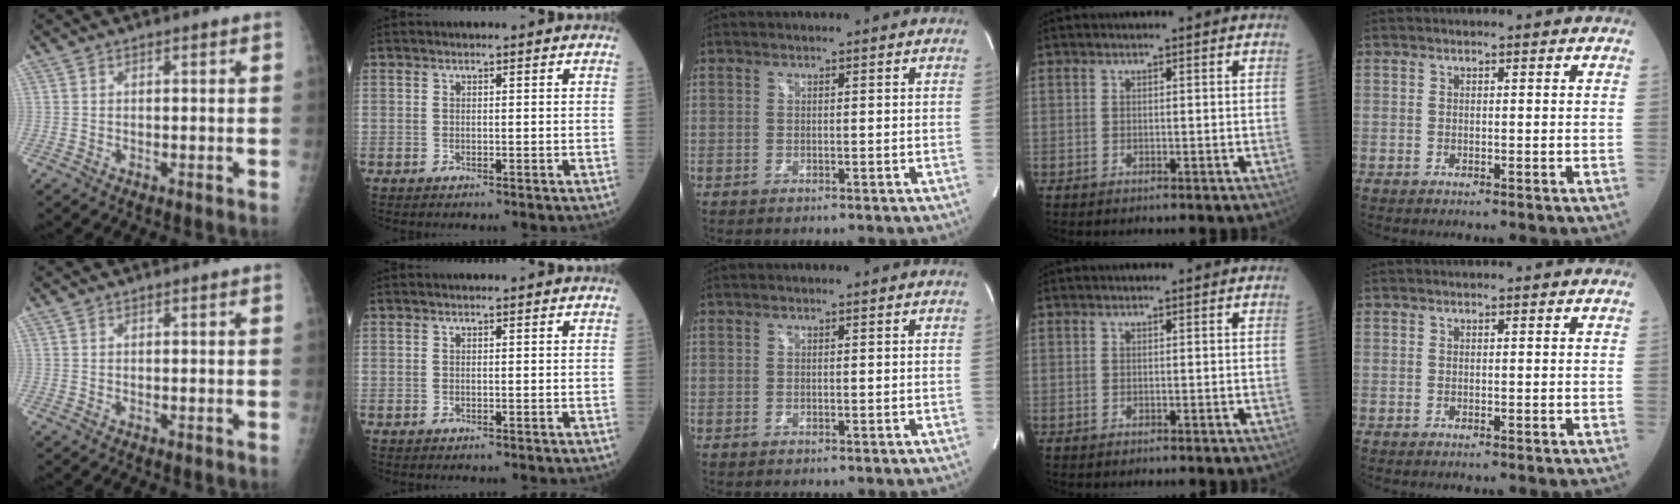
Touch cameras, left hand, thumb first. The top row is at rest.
{}